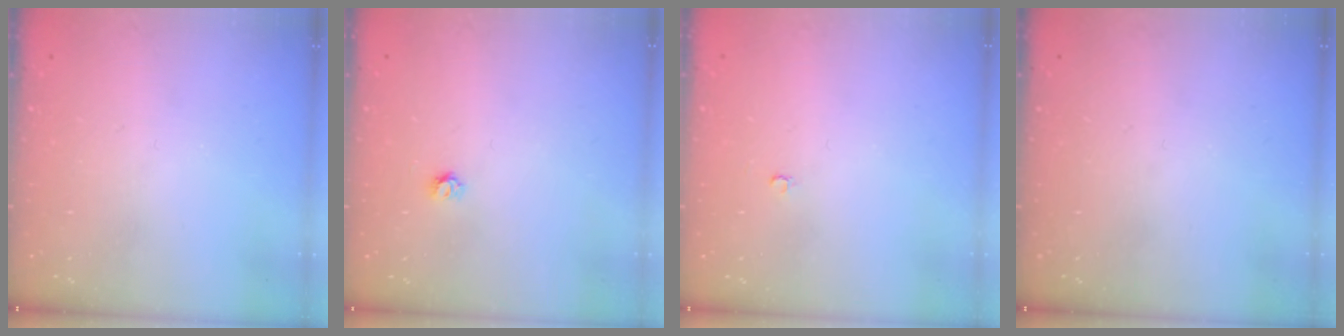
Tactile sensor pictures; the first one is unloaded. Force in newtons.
{"total": 3.2, "press": 3.2, "slide": 0.3}
{"total": 2.1, "press": 2.1, "slide": 0.2}
{"total": 0.0}